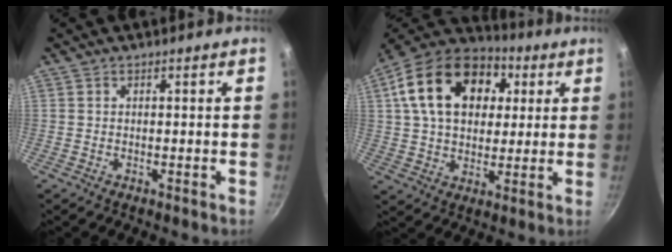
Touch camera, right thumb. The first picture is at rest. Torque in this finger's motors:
{"motor_torque": [0.40, 3.91, 1.16, -0.12, 0.14]}